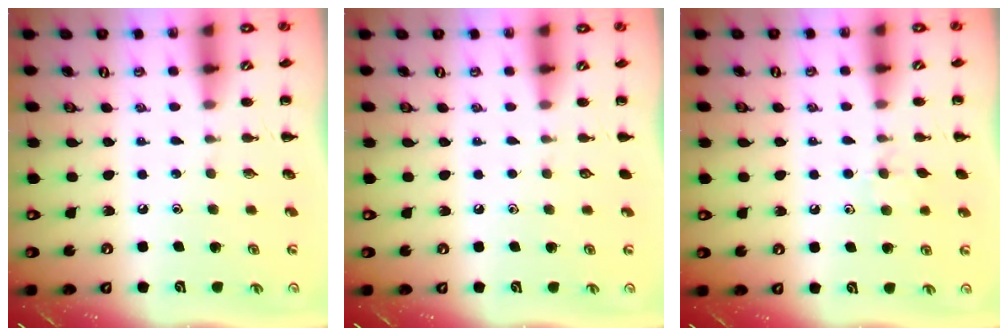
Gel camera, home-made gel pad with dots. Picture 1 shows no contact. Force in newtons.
{"total": 0.0}
{"total": 5.5, "press": 5.1, "slide": 1.9}